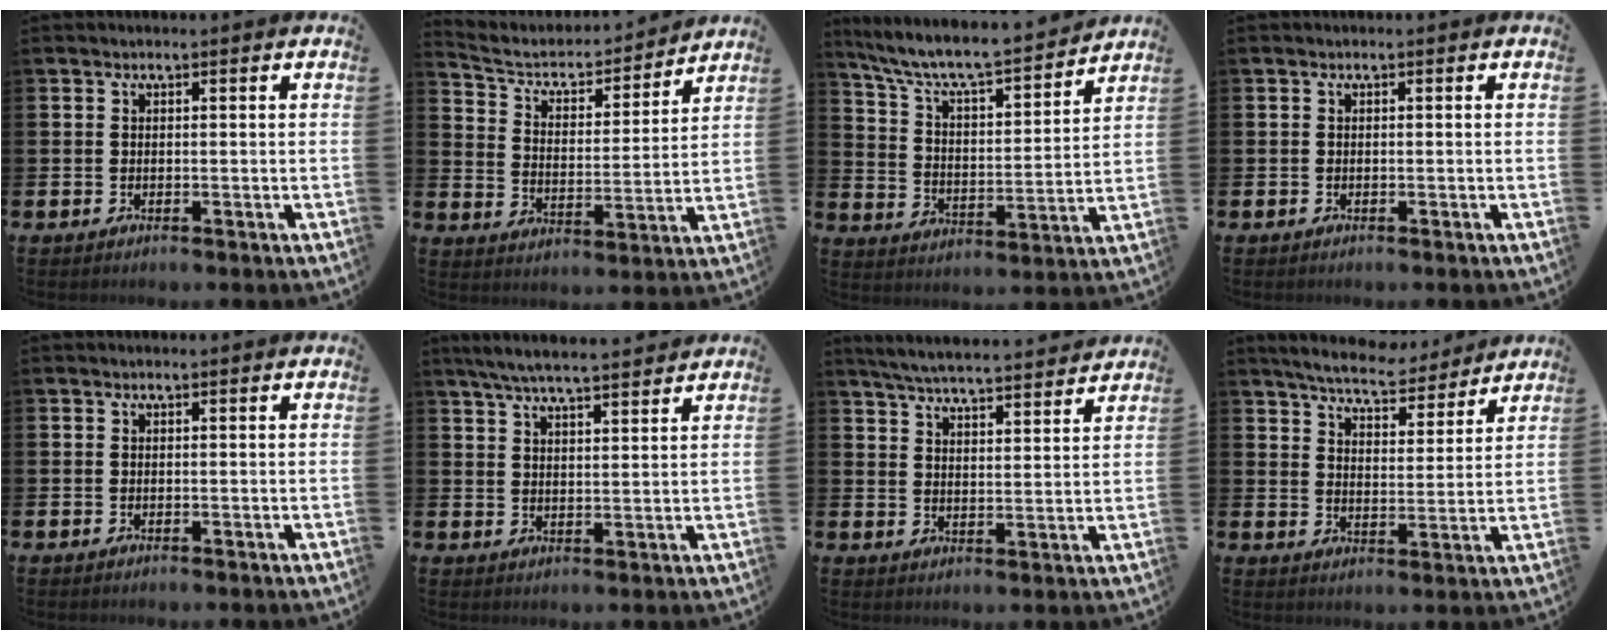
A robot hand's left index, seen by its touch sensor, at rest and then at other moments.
{"total": 5.2, "force": [4.7, 2.0, 1.2], "torque": [-0.054, -0.042, 0.073]}
{"total": 8.0, "force": [7.4, 1.0, 2.8], "torque": [-0.094, -0.055, 0.123]}
{"total": 0.0}
{"total": 0.0}
{"total": 6.0, "force": [5.7, 0.2, 1.7], "torque": [-0.049, -0.024, 0.102]}
{"total": 5.8, "force": [5.7, 0.2, 1.1], "torque": [-0.038, -0.038, 0.099]}
{"total": 7.1, "force": [6.8, 1.1, 1.5], "torque": [-0.050, -0.042, 0.120]}